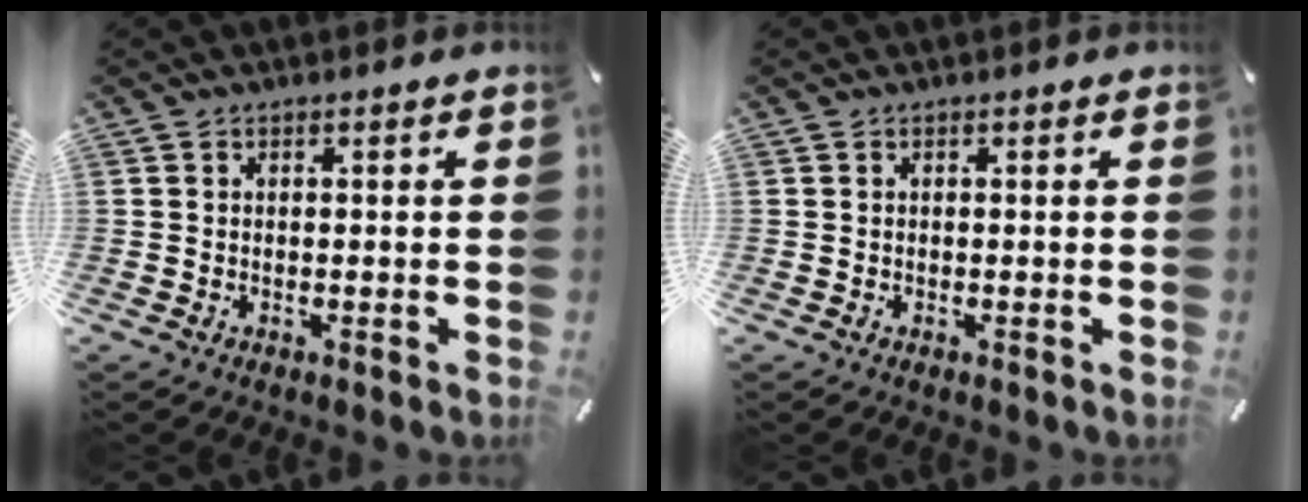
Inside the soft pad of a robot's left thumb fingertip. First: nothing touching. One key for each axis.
{"total": 0.0}